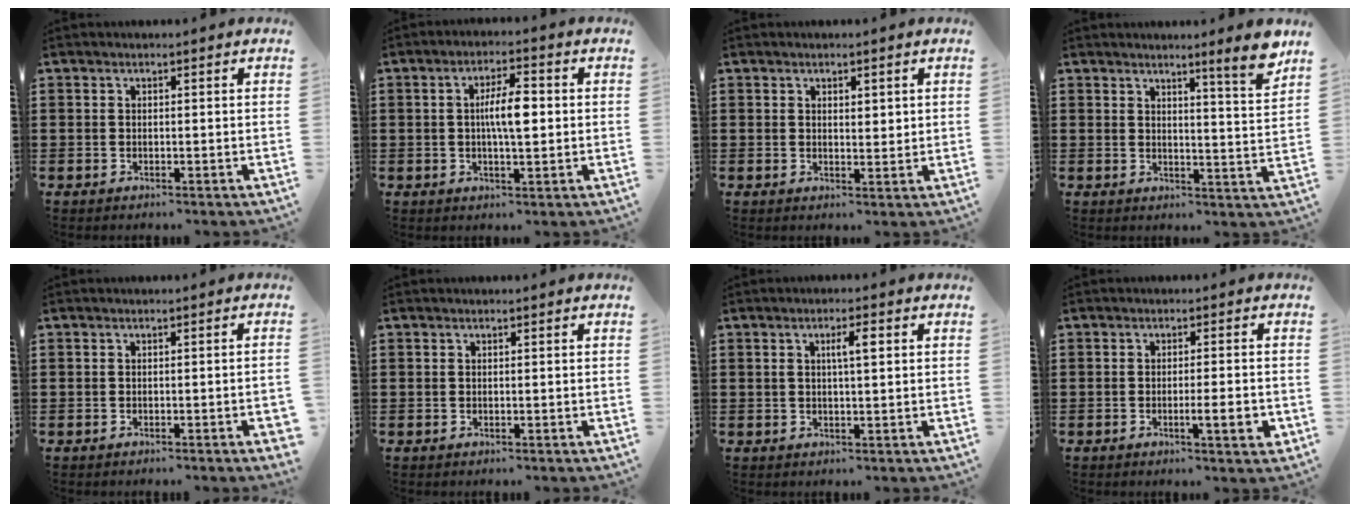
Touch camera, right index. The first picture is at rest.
{"total": 6.0, "force": [0.4, 1.7, 5.8], "torque": [-0.107, 0.006, 0.003]}
{"total": 1.4, "force": [0.9, 0.7, 0.8], "torque": [-0.007, 0.002, 0.014]}
{"total": 5.6, "force": [4.5, -0.8, 3.4], "torque": [-0.055, -0.024, 0.071]}
{"total": 1.3, "force": [-0.9, 0.0, 1.0], "torque": [-0.016, -0.002, -0.016]}
{"total": 0.0}
{"total": 3.2, "force": [0.8, 0.7, 3.0], "torque": [-0.051, 0.004, 0.008]}
{"total": 4.5, "force": [-1.4, 0.4, 4.2], "torque": [-0.067, -0.007, -0.022]}